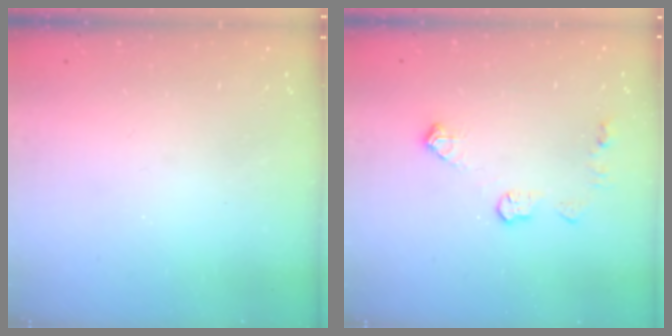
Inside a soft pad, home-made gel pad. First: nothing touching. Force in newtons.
{"total": 7.1, "press": 7.1, "slide": 0.2}